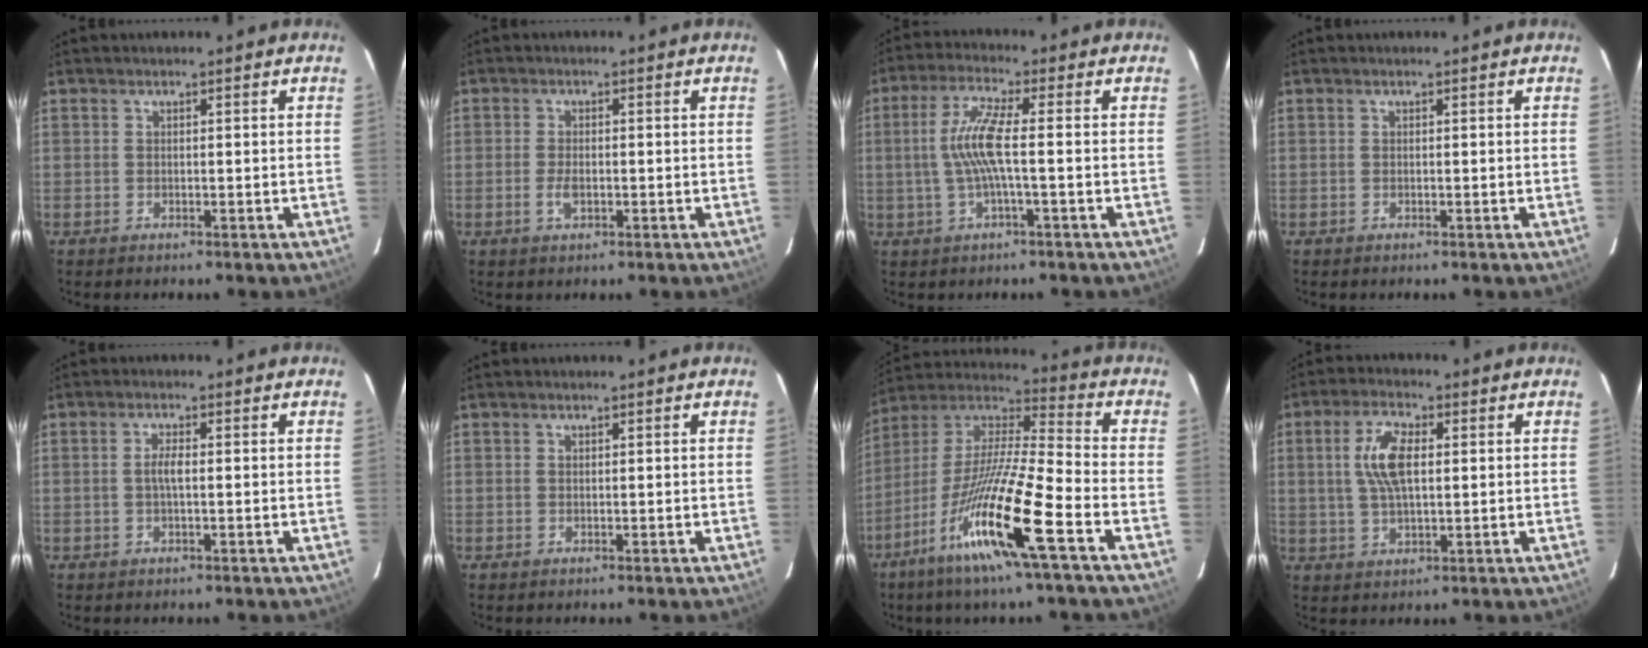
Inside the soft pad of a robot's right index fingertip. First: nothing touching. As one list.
[{"total": 2.7, "force": [-0.9, 1.4, 2.1], "torque": [-0.044, -0.003, -0.015]}, {"total": 7.5, "force": [-0.8, 0.2, 7.5], "torque": [-0.156, 0.002, -0.010]}, {"total": 0.0}, {"total": 2.2, "force": [-0.2, 0.4, 2.1], "torque": [-0.042, 0.003, -0.005]}, {"total": 0.0}, {"total": 19.0, "force": [-10.0, 0.6, 16.2], "torque": [-0.309, -0.028, -0.199]}, {"total": 8.2, "force": [1.5, 3.5, 7.2], "torque": [-0.140, 0.010, 0.031]}]